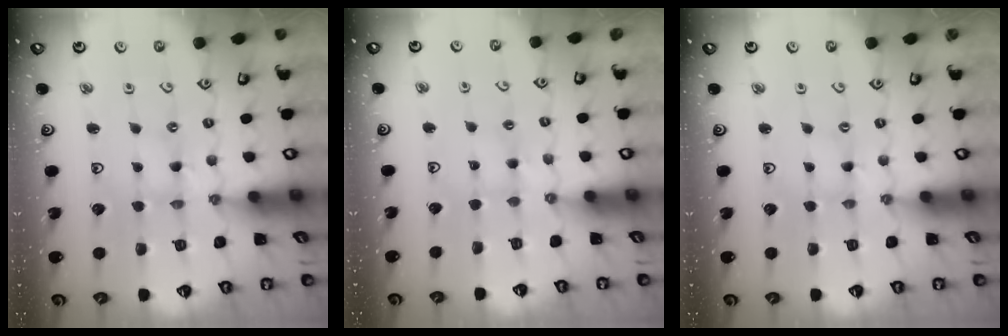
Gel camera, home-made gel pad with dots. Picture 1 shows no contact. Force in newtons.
{"total": 2.7, "press": 2.7, "slide": 0.5}
{"total": 0.0}